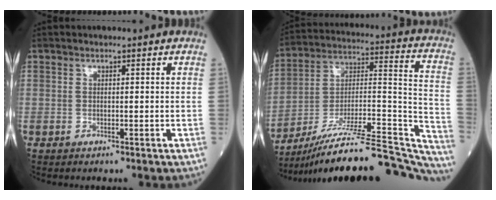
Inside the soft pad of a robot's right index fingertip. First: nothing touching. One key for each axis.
{"total": 30.5, "fx": -27.2, "fy": 3.1, "fz": 13.6, "tx": -0.143, "ty": 0.011, "tz": -0.400}